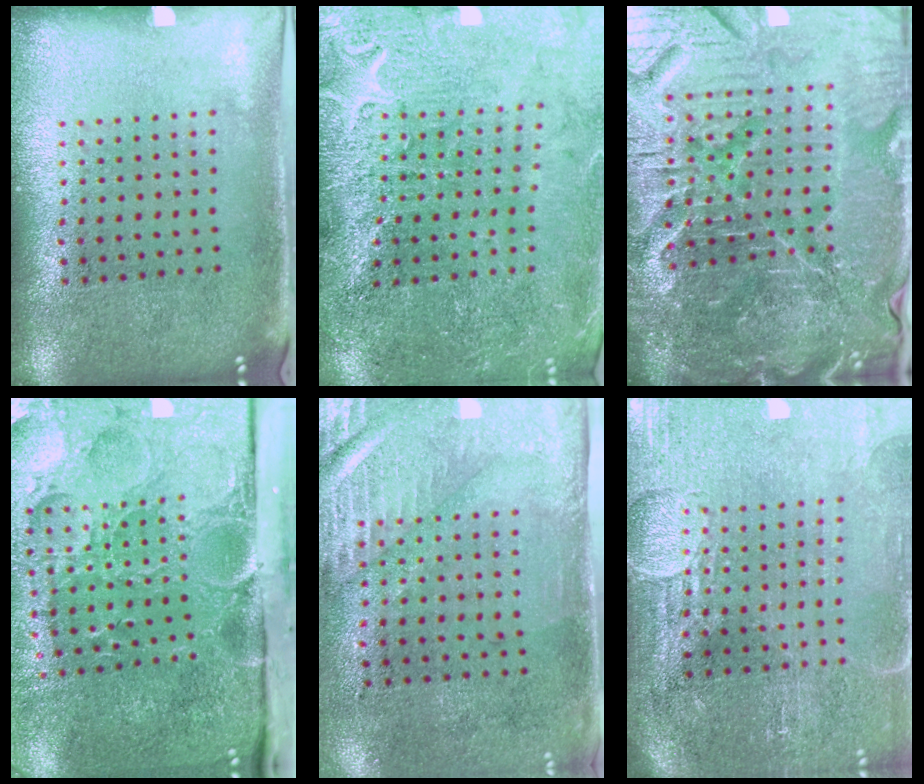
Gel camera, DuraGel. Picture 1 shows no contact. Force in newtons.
{"total": 3.1, "press": 3.1, "slide": 0.4}
{"total": 7.2, "press": 6.5, "slide": 3.3}
{"total": 5.3, "press": 4.1, "slide": 3.3}
{"total": 3.0, "press": 2.5, "slide": 1.5}
{"total": 4.1, "press": 3.7, "slide": 1.9}